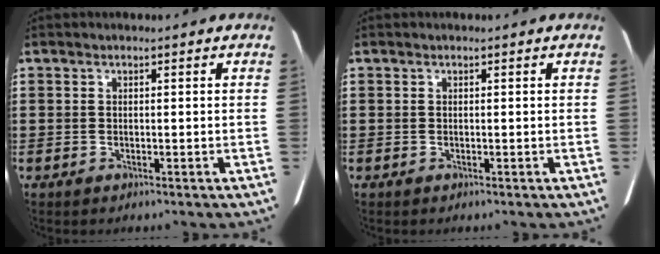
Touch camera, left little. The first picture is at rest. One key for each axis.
{"total": 0.0}